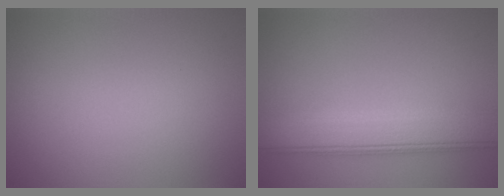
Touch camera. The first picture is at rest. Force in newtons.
{"total": 6.4, "press": 6.4, "slide": 0.3}